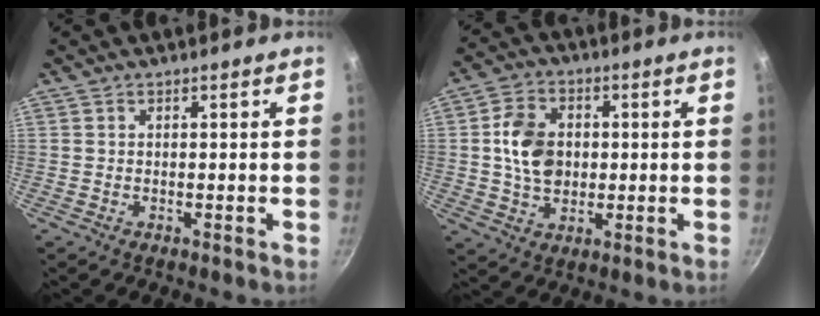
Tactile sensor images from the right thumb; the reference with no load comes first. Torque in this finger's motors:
{"motor_torque": [0.09, 0.12, 0.06, -0.05, 0.10]}